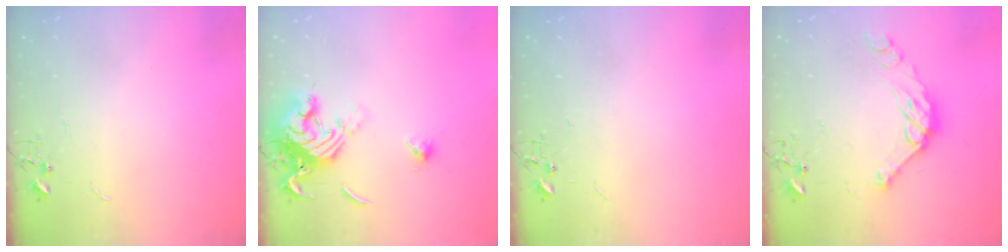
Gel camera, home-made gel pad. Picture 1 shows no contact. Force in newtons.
{"total": 14.2, "press": 14.1, "slide": 1.4}
{"total": 0.0}
{"total": 12.8, "press": 12.8, "slide": 0.8}